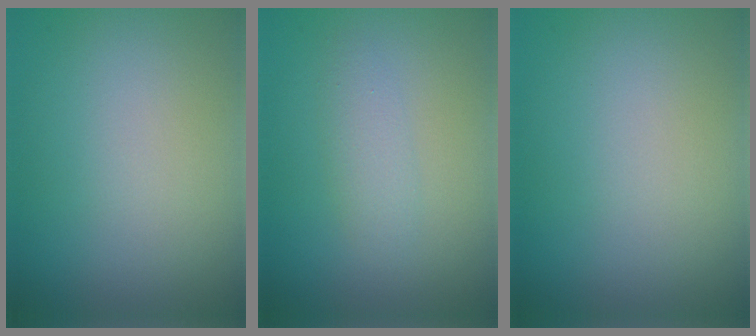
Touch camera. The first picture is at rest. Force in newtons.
{"total": 1.7, "press": 1.7, "slide": 0.0}
{"total": 0.0}